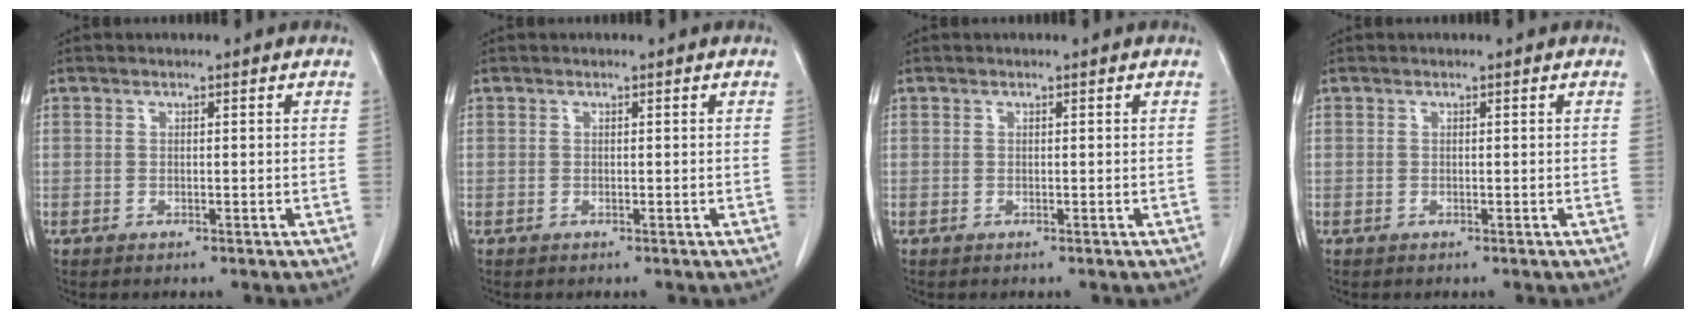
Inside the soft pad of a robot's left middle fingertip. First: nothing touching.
{"total": 0.0}
{"total": 0.0}
{"total": 0.0}